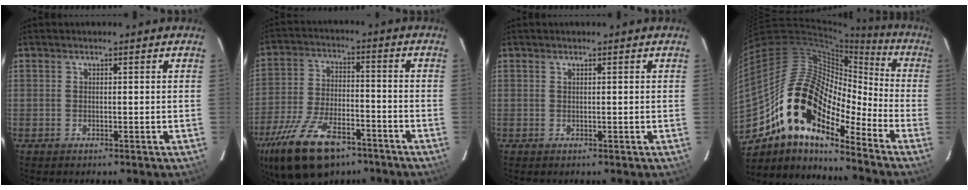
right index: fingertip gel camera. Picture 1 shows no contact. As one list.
[{"total": 18.5, "force": [-12.2, 8.5, 11.1], "torque": [-0.239, -0.026, -0.209]}, {"total": 0.0}, {"total": 18.8, "force": [-12.2, 7.6, 12.1], "torque": [-0.208, -0.003, -0.245]}]